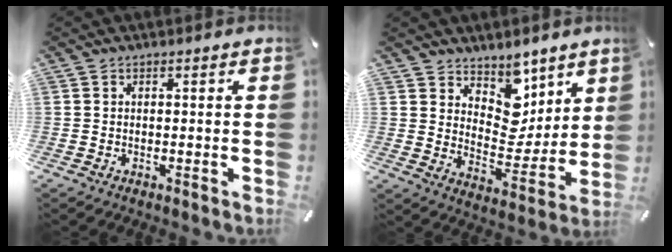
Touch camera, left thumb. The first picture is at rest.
{"total": 9.6, "force": [6.0, 7.3, 1.9], "torque": [-0.017, -0.081, 0.115]}